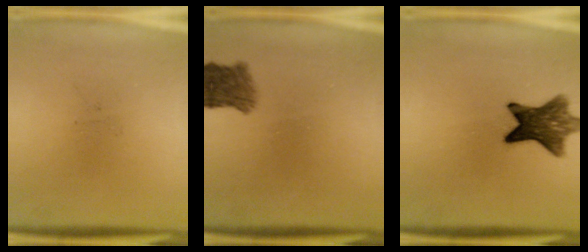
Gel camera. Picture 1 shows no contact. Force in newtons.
{"total": 4.1}
{"total": 10.0}